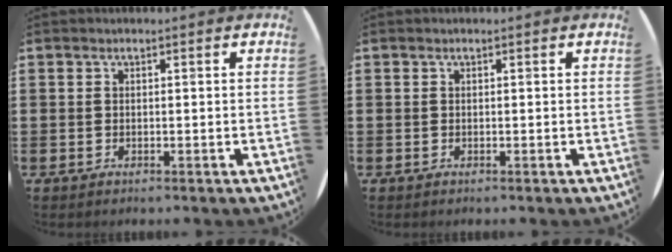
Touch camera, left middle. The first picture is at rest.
{"total": 0.0}